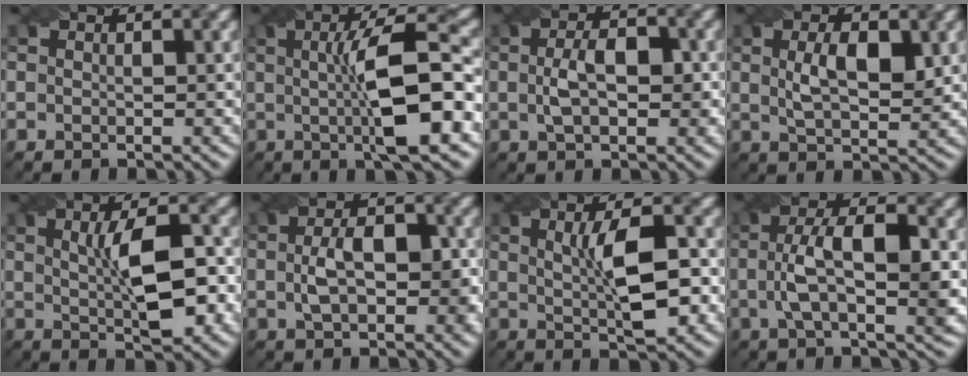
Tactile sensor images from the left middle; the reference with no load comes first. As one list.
[{"total": 9.2, "force": [-0.2, 1.9, 8.9], "torque": [-0.128, 0.004, -0.002]}, {"total": 4.1, "force": [0.0, 2.2, 3.5], "torque": [-0.067, 0.003, -0.002]}, {"total": 4.4, "force": [1.0, 2.0, 3.8], "torque": [-0.078, 0.000, 0.020]}, {"total": 6.7, "force": [0.6, 1.9, 6.3], "torque": [-0.095, 0.007, 0.009]}, {"total": 5.3, "force": [-0.1, 2.9, 4.5], "torque": [-0.079, 0.001, -0.002]}, {"total": 6.0, "force": [0.6, 1.6, 5.7], "torque": [-0.087, 0.007, 0.011]}, {"total": 6.6, "force": [0.0, 2.4, 6.2], "torque": [-0.113, 0.005, -0.003]}]